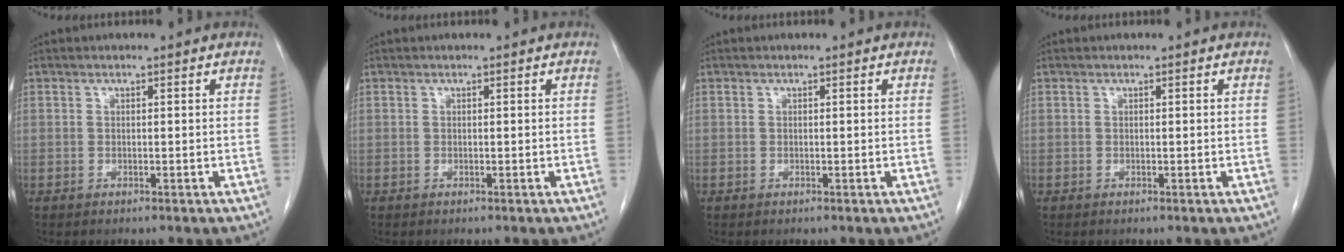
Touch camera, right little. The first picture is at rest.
{"total": 0.0}
{"total": 0.0}
{"total": 0.0}